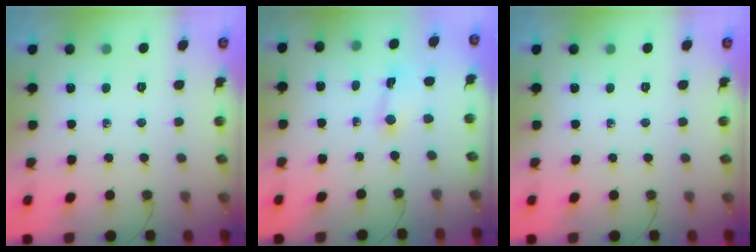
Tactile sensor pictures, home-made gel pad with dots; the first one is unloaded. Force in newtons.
{"total": 1.5, "press": 1.5, "slide": 0.2}
{"total": 0.0}